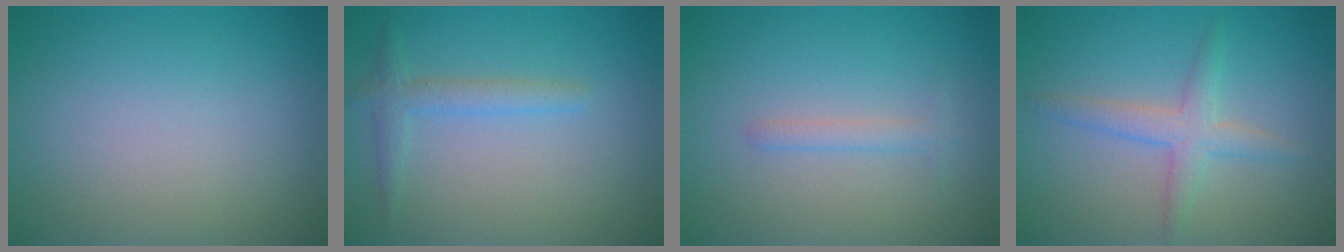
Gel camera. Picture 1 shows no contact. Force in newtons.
{"total": 1.9, "press": 1.9, "slide": 0.1}
{"total": 1.2, "press": 1.2, "slide": 0.1}
{"total": 2.7, "press": 2.7, "slide": 0.1}